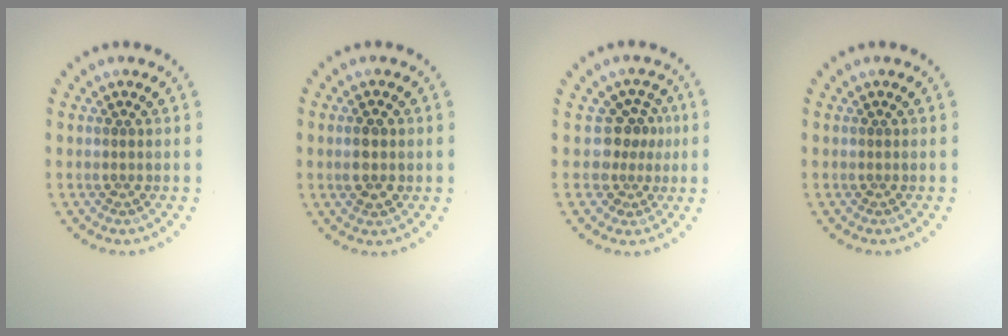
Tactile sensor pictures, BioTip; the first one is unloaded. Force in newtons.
{"total": 2.0, "press": 2.0, "slide": 0.3}
{"total": 2.8, "press": 2.0, "slide": 2.0}
{"total": 0.0}